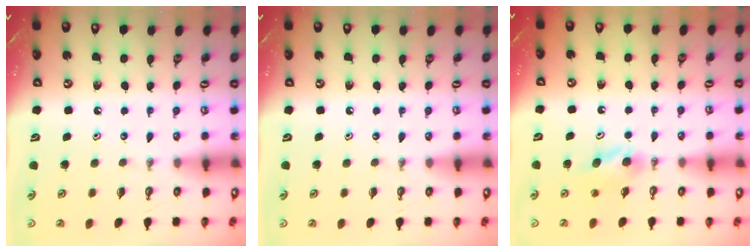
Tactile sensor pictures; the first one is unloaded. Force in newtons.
{"total": 0.0}
{"total": 4.7, "press": 4.6, "slide": 1.1}